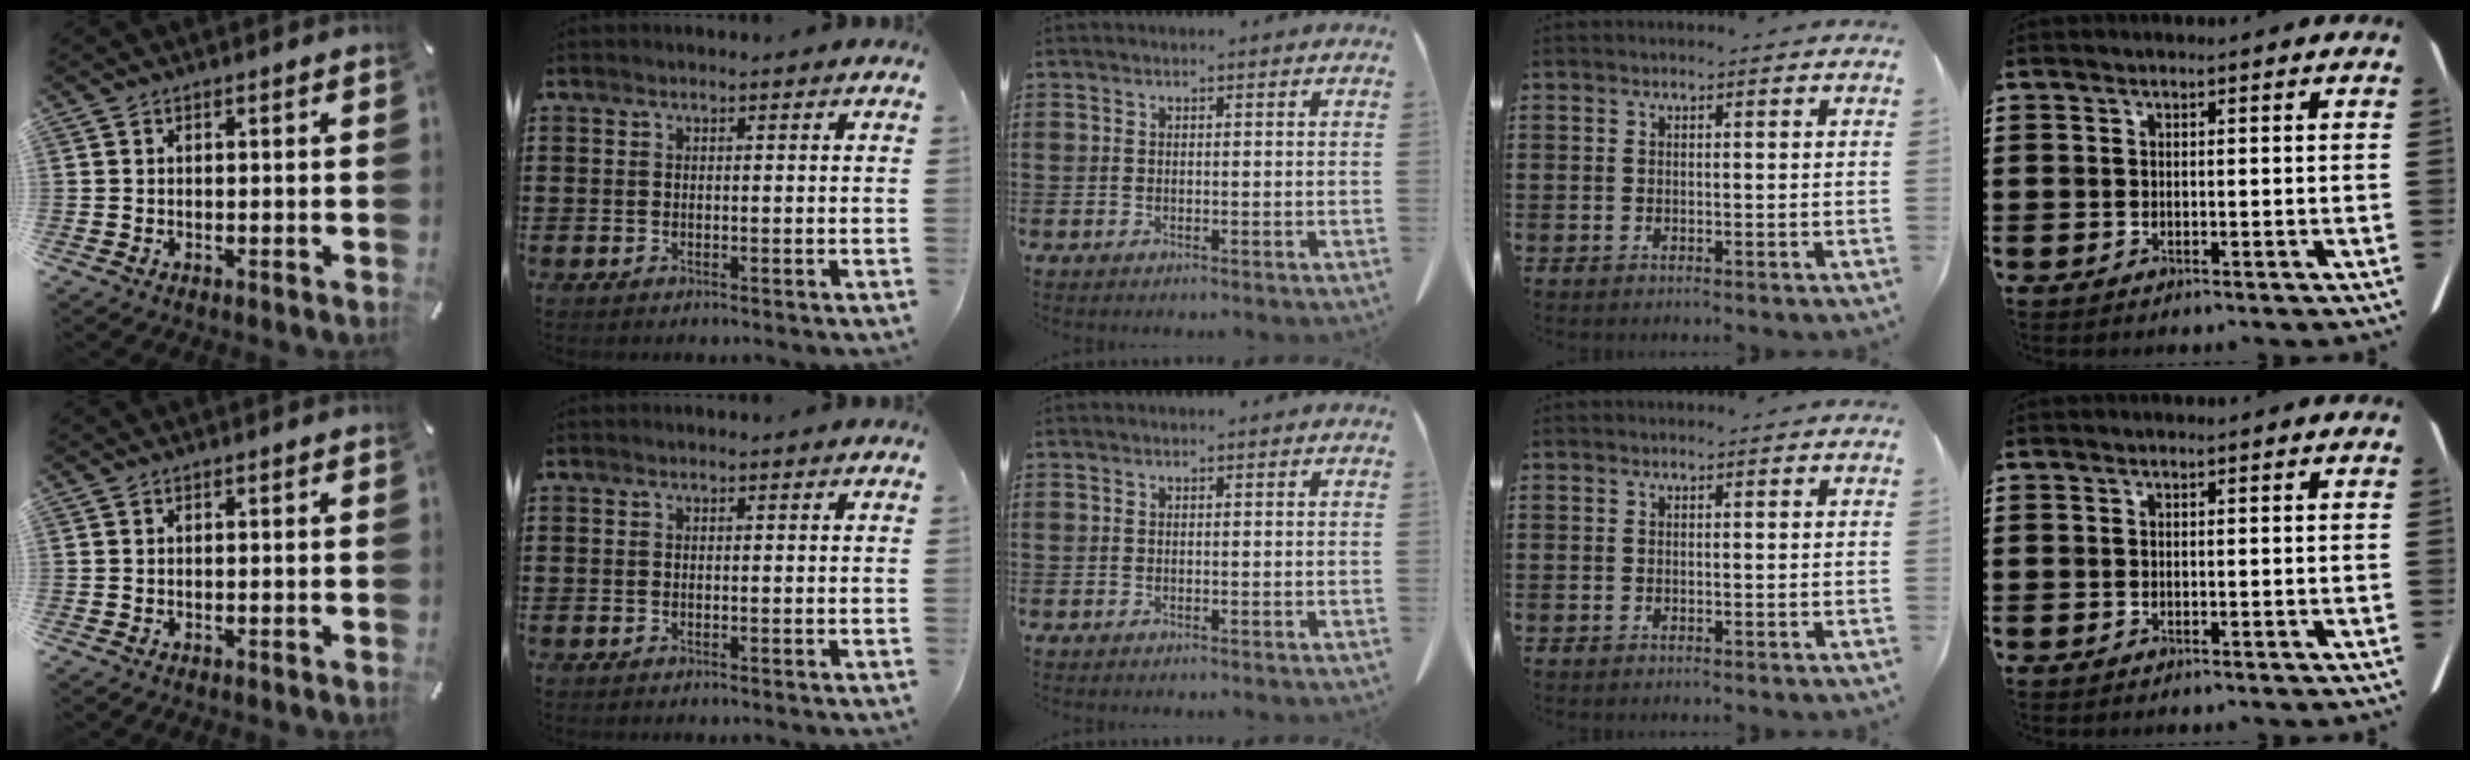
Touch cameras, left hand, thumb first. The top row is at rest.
{}